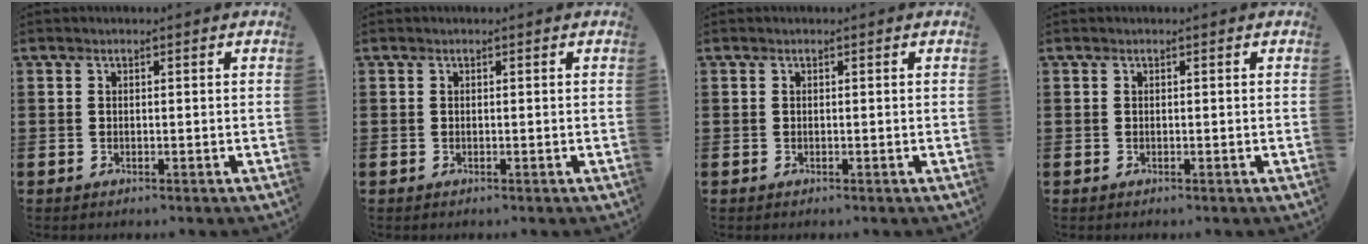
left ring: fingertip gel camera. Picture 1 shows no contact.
{"total": 0.0}
{"total": 0.0}
{"total": 0.0}